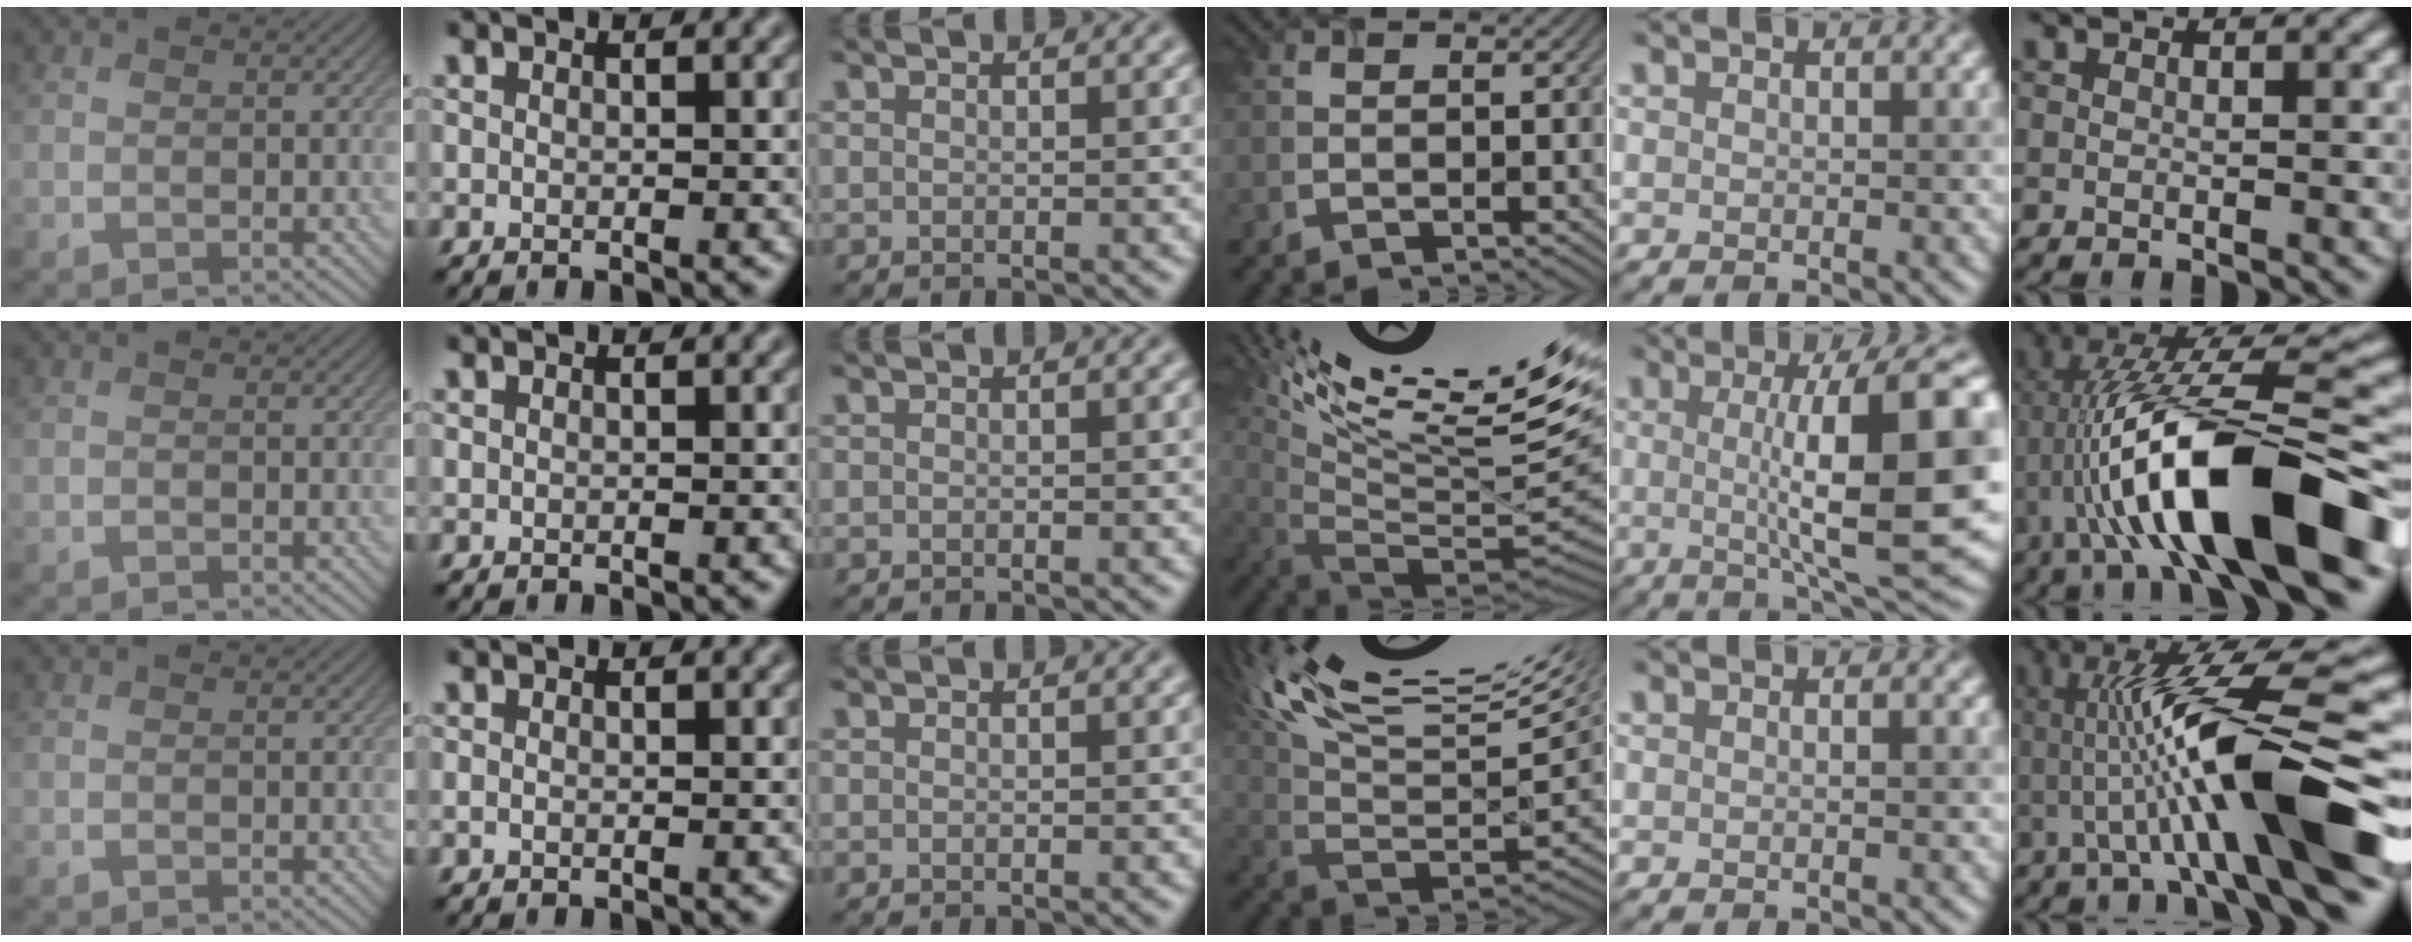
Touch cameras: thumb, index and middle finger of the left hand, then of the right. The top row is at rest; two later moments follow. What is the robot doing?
{"motion": "screw", "object": "timer"}